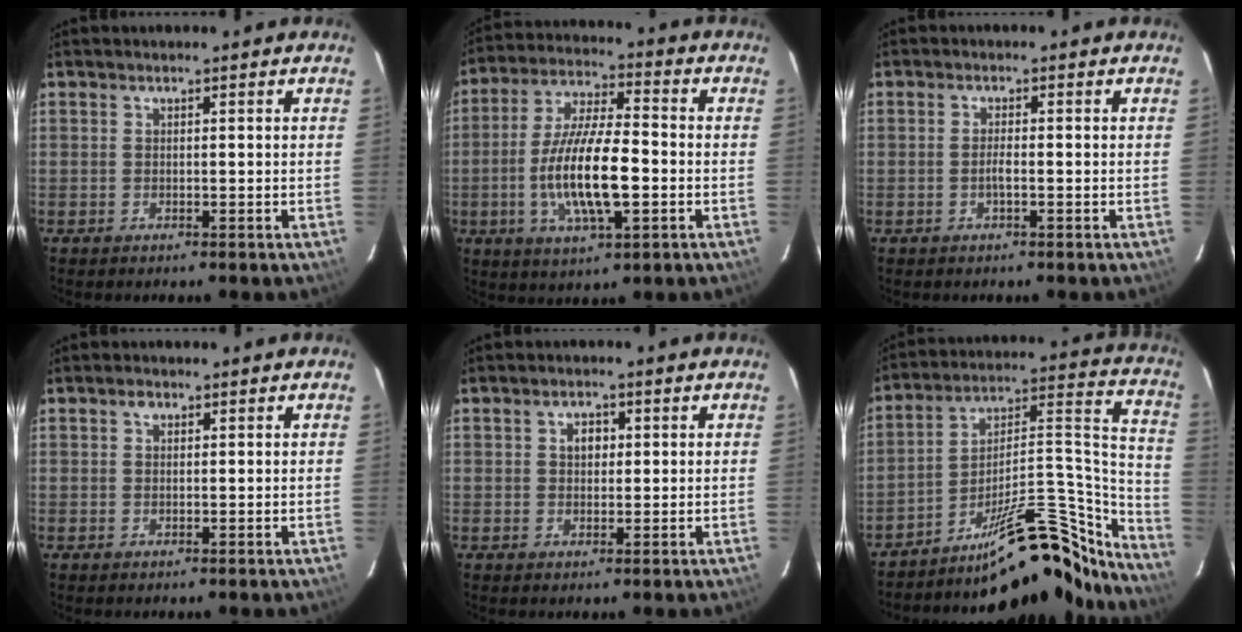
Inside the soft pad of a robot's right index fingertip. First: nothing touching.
{"total": 14.9, "force": [-3.3, 4.1, 13.9], "torque": [-0.276, -0.005, -0.060]}
{"total": 1.5, "force": [-0.6, 0.1, 1.4], "torque": [-0.028, 0.004, -0.012]}
{"total": 1.1, "force": [0.5, 0.8, 0.4], "torque": [-0.007, 0.006, 0.008]}
{"total": 2.7, "force": [0.6, 2.1, 1.6], "torque": [-0.022, 0.009, 0.009]}
{"total": 27.0, "force": [-23.0, 7.0, 12.4], "torque": [-0.133, 0.052, -0.329]}